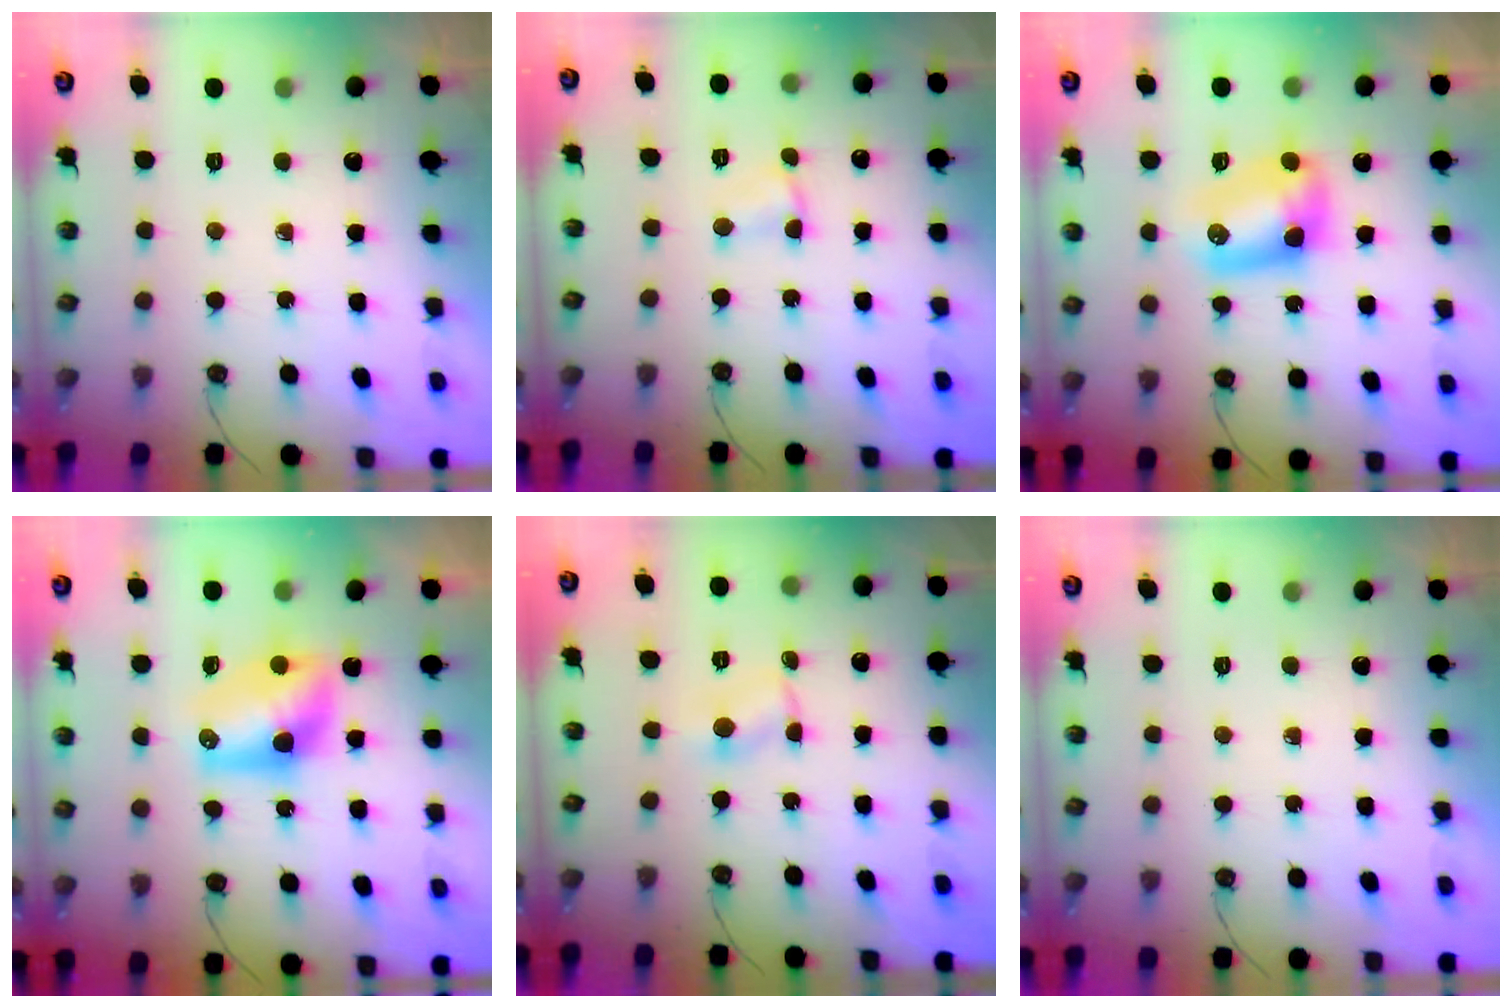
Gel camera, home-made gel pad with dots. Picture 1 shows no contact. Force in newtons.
{"total": 1.8, "press": 1.8, "slide": 0.2}
{"total": 9.0, "press": 9.0, "slide": 0.4}
{"total": 9.9, "press": 9.4, "slide": 3.2}
{"total": 1.8, "press": 1.8, "slide": 0.2}
{"total": 0.0}